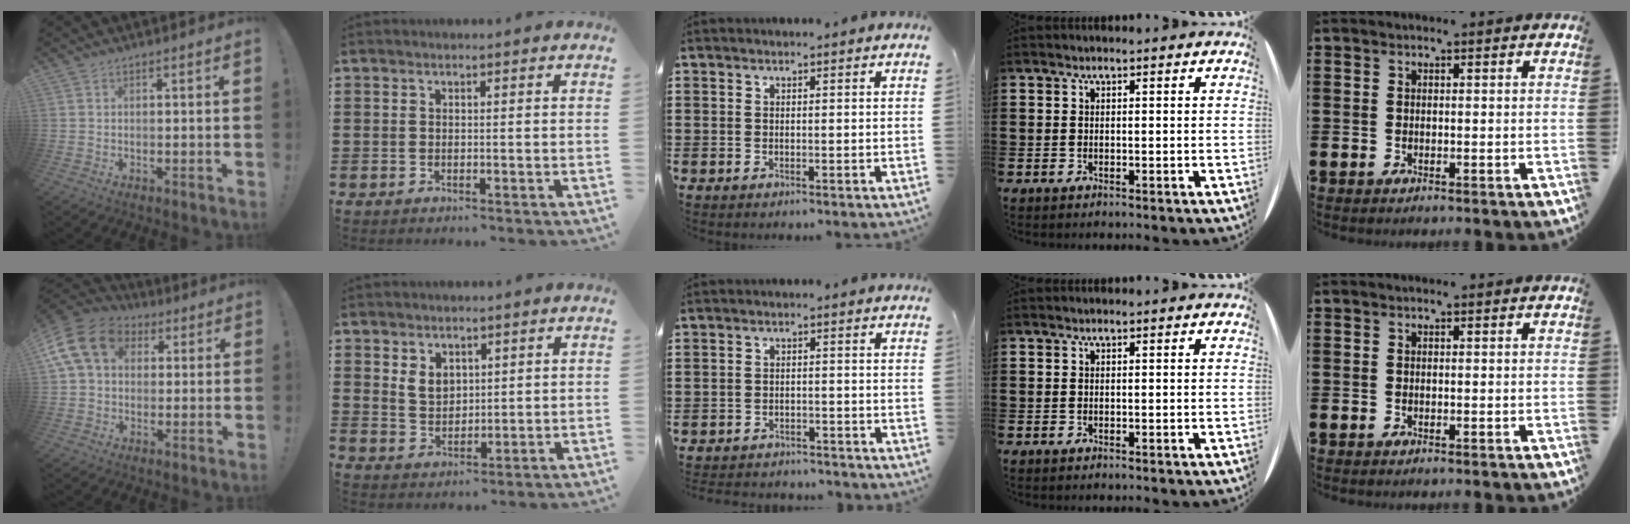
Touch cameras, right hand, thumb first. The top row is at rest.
{"thumb": {"total": 15.2, "force": [4.7, 11.6, 8.6], "torque": [-0.150, -0.003, 0.093]}, "index": {"total": 3.6, "force": [2.0, 2.6, 1.5], "torque": [-0.038, 0.011, 0.037]}, "middle": {"total": 2.6, "force": [-2.6, 0.4, -0.2], "torque": [-0.005, -0.002, -0.056]}}